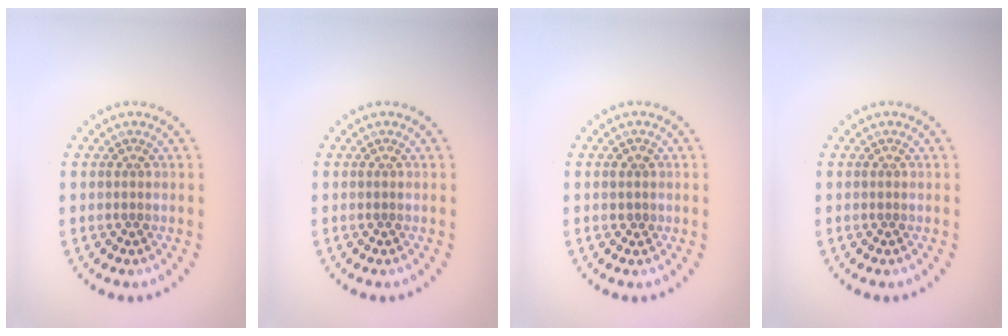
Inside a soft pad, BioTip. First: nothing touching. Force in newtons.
{"total": 0.0}
{"total": 0.8, "press": 0.7, "slide": 0.3}
{"total": 0.0}